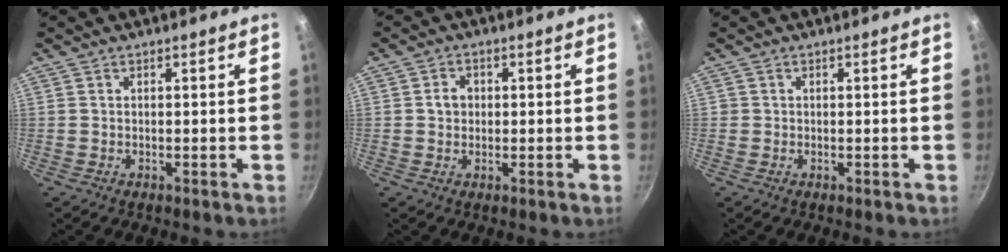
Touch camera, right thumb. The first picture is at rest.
{"total": 2.9, "force": [0.2, 2.5, 1.4], "torque": [-0.012, 0.008, 0.001]}
{"total": 0.5, "force": [0.0, 0.5, 0.0], "torque": [0.003, 0.004, -0.001]}